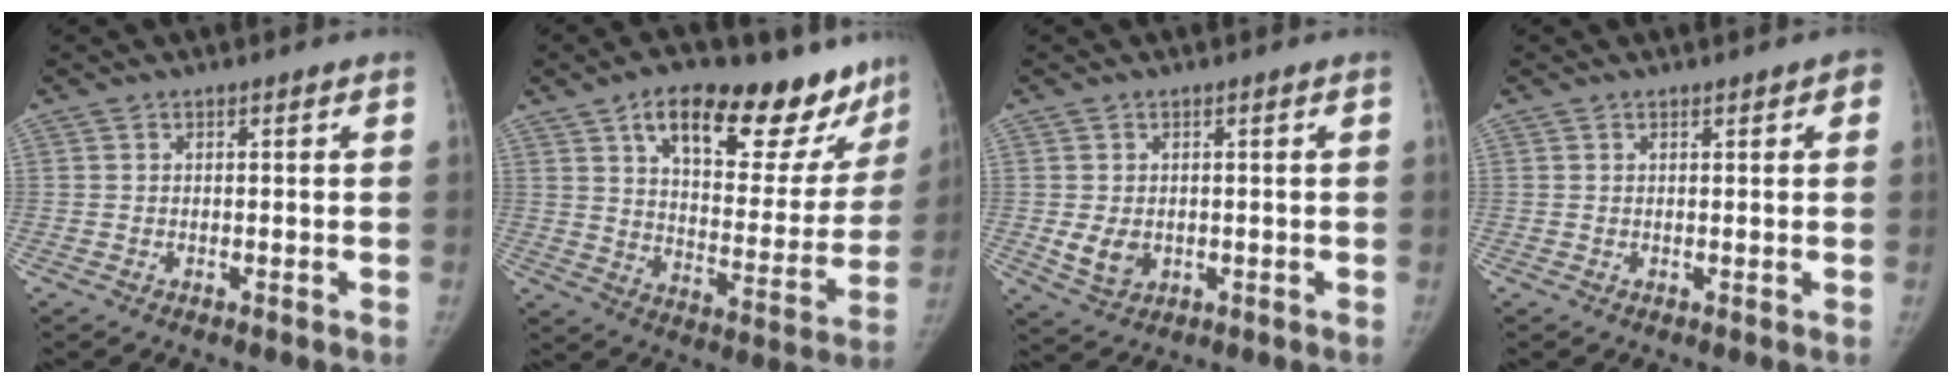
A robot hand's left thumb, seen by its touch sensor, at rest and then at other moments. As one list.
[{"total": 26.1, "force": [17.2, 11.0, 16.3], "torque": [-0.184, -0.056, 0.250]}, {"total": 4.5, "force": [-0.4, 3.5, 2.8], "torque": [-0.036, -0.006, 0.005]}, {"total": 1.8, "force": [0.8, 0.8, 1.4], "torque": [-0.009, 0.001, 0.009]}]